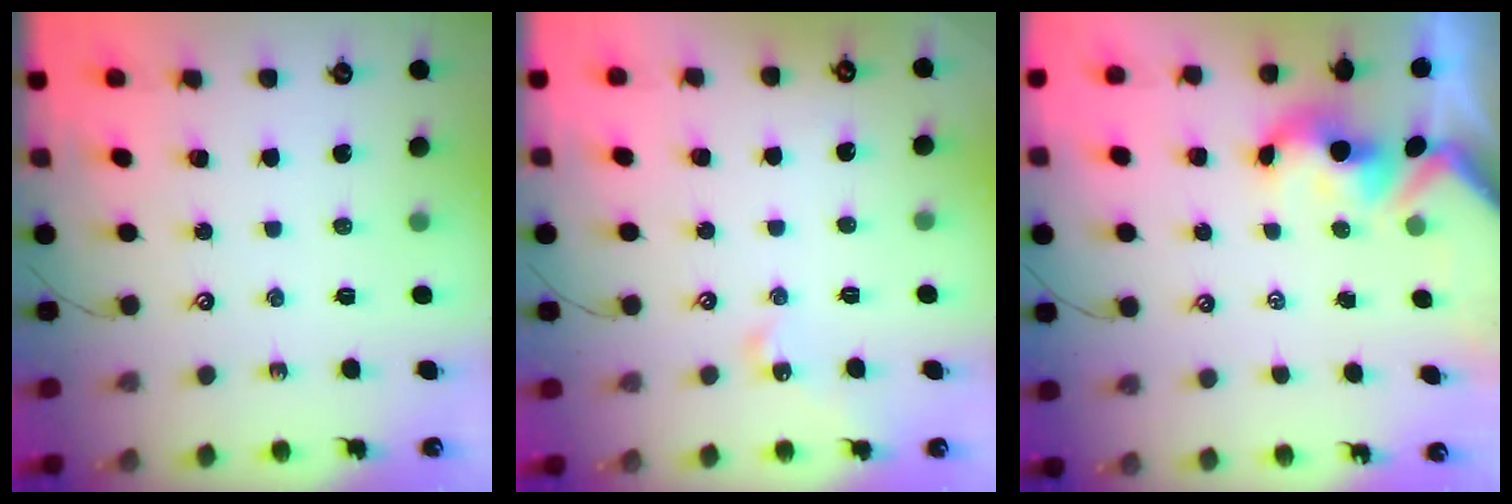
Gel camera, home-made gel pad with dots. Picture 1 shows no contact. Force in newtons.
{"total": 1.5, "press": 1.4, "slide": 0.4}
{"total": 1.8, "press": 1.7, "slide": 0.7}